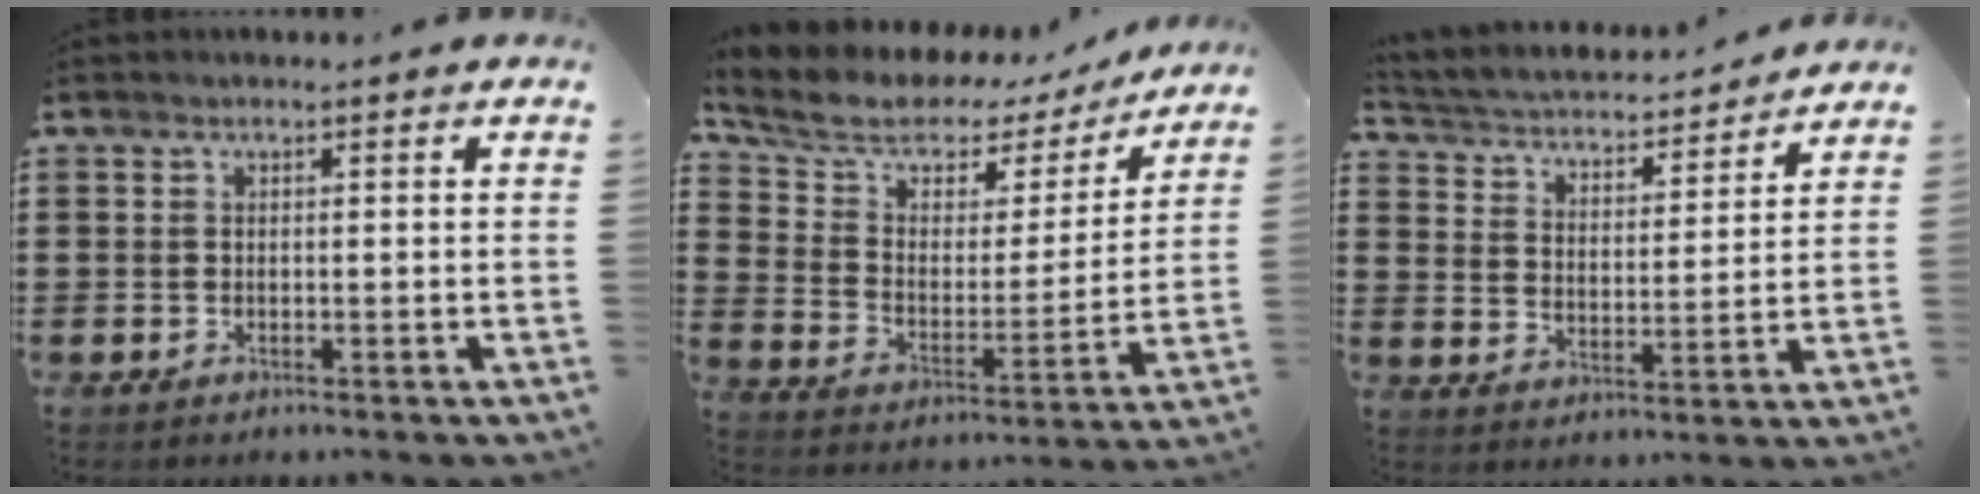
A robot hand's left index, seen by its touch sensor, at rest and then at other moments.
{"total": 6.6, "force": [4.9, 3.7, 2.5], "torque": [-0.081, -0.028, 0.081]}
{"total": 3.0, "force": [2.9, 0.5, 0.5], "torque": [-0.032, -0.028, 0.040]}